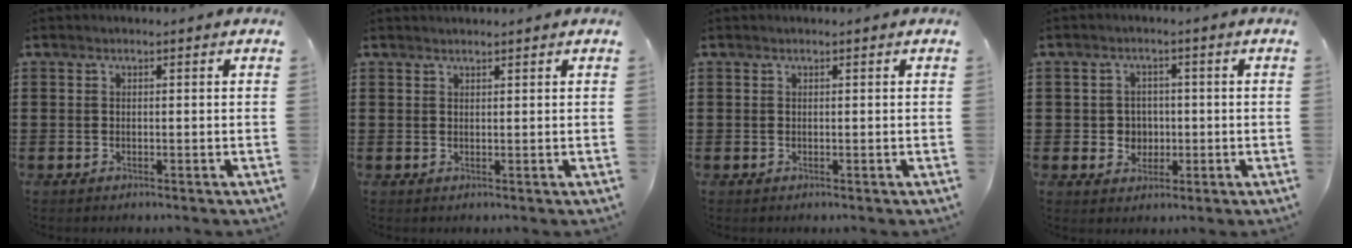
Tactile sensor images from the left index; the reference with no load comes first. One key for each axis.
{"total": 0.9, "fx": 0.9, "fy": 0.0, "fz": 0.2, "tx": -0.005, "ty": -0.002, "tz": 0.017}
{"total": 0.0}
{"total": 3.2, "fx": -0.2, "fy": 3.1, "fz": 1.0, "tx": -0.025, "ty": 0.003, "tz": -0.009}